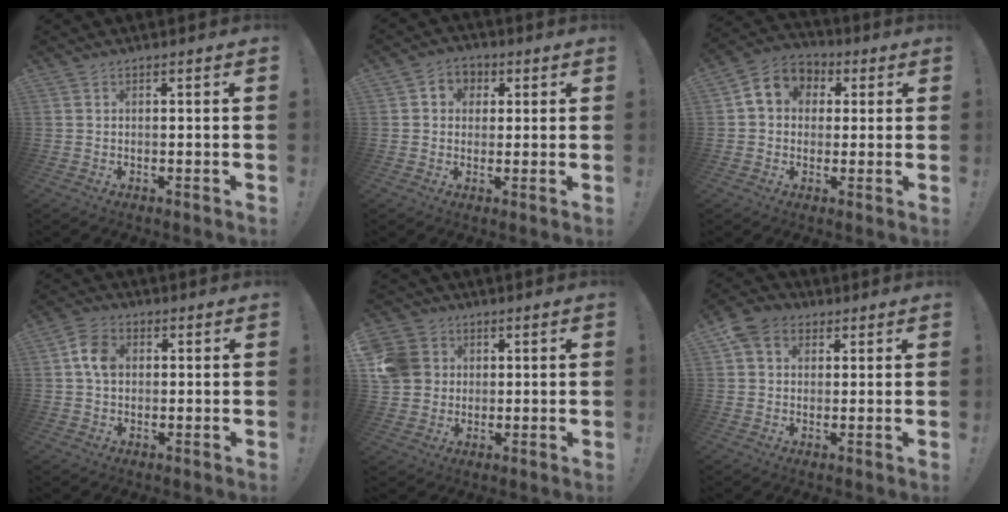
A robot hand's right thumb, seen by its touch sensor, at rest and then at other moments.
{"total": 5.6, "force": [1.1, 5.1, 1.9], "torque": [-0.022, 0.003, 0.021]}
{"total": 9.7, "force": [2.2, 8.2, 4.6], "torque": [-0.056, 0.002, 0.046]}
{"total": 8.0, "force": [1.2, 6.0, 5.1], "torque": [-0.083, 0.012, 0.024]}
{"total": 10.7, "force": [2.0, 9.7, 4.2], "torque": [-0.081, 0.005, 0.045]}
{"total": 7.6, "force": [2.9, 6.0, 3.6], "torque": [-0.065, 0.007, 0.060]}